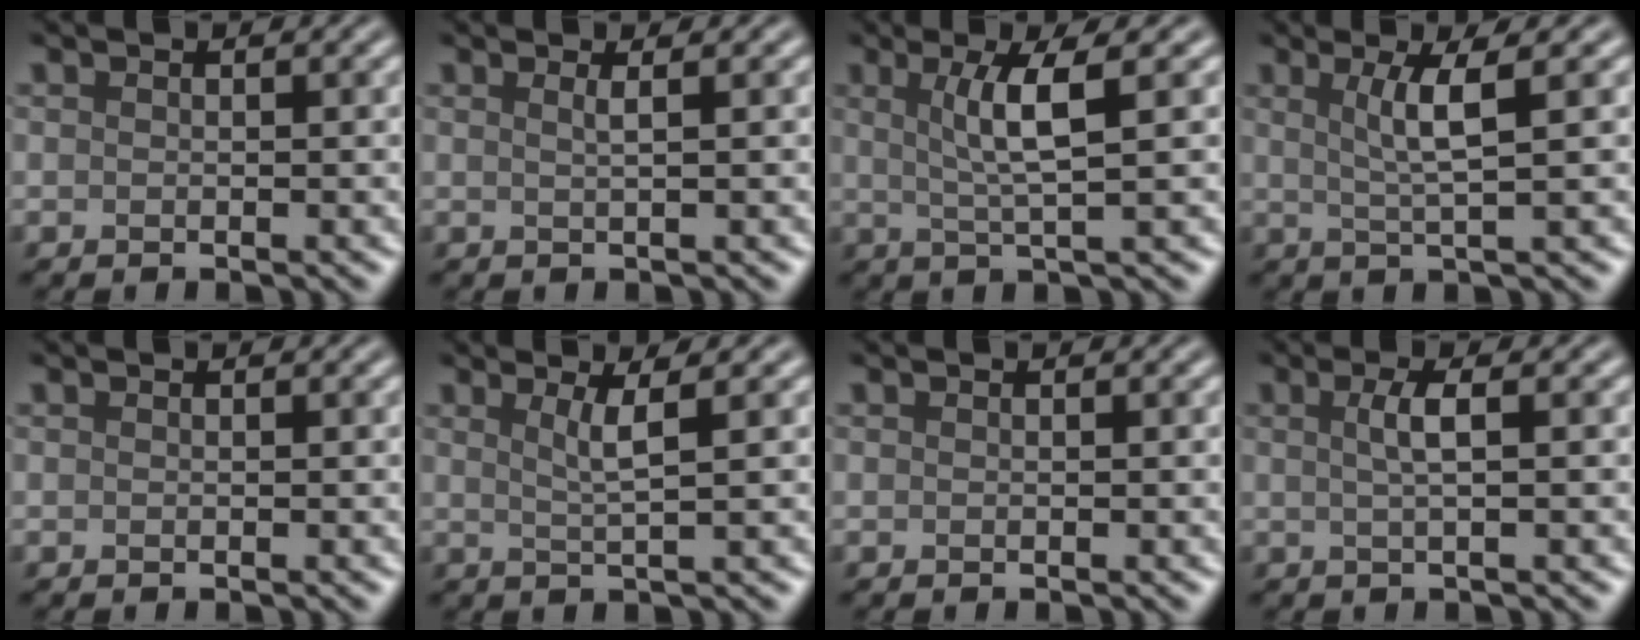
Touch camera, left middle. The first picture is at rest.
{"total": 1.3, "force": [0.5, 0.5, 1.1], "torque": [-0.011, 0.001, 0.000]}
{"total": 4.2, "force": [1.1, 0.6, 4.0], "torque": [-0.070, 0.001, 0.022]}
{"total": 3.5, "force": [1.0, 0.5, 3.3], "torque": [-0.055, 0.001, 0.021]}
{"total": 0.0}
{"total": 2.5, "force": [0.9, 0.5, 2.3], "torque": [-0.037, 0.001, 0.014]}
{"total": 0.0}
{"total": 2.2, "force": [0.4, 0.6, 2.1], "torque": [-0.037, 0.004, 0.004]}